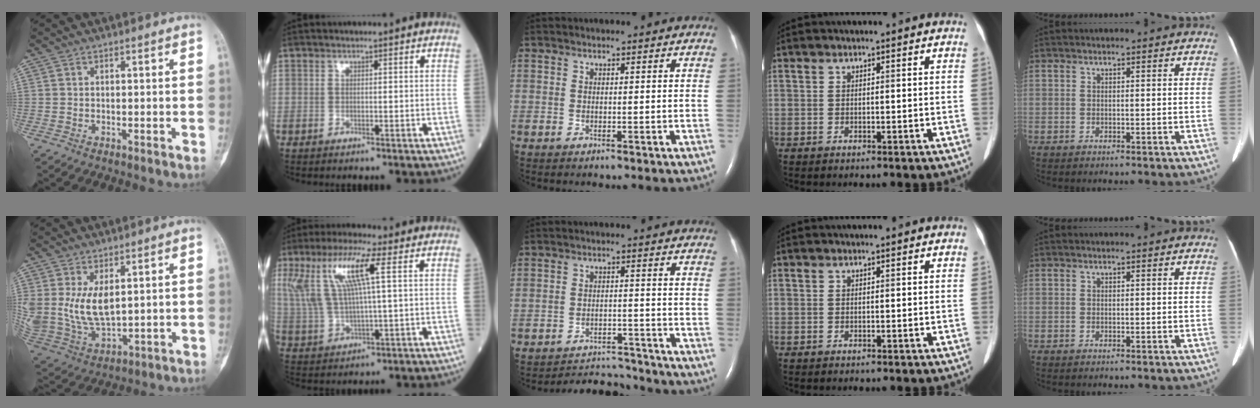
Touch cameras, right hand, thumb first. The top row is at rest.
{"thumb": {"total": 11.8, "force": [2.8, 6.6, 9.3], "torque": [-0.184, -0.020, 0.077]}, "index": {"total": 11.9, "force": [4.2, 1.3, 11.0], "torque": [-0.250, 0.018, 0.081]}, "middle": {"total": 7.5, "force": [-7.4, 0.8, -0.6], "torque": [0.005, 0.005, -0.113]}}